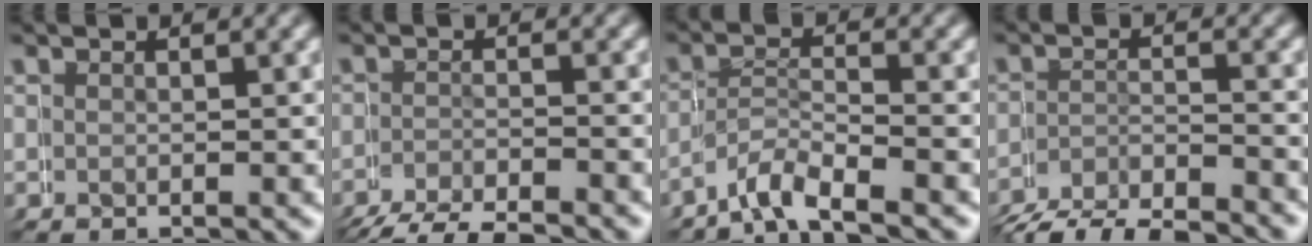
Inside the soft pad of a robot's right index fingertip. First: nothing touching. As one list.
[{"total": 5.1, "force": [-4.6, 1.9, 0.9], "torque": [-0.022, -0.014, -0.066]}, {"total": 3.4, "force": [-3.0, 1.5, -0.2], "torque": [-0.005, -0.003, -0.055]}, {"total": 3.7, "force": [-3.1, 2.0, -0.2], "torque": [-0.011, -0.008, -0.058]}]